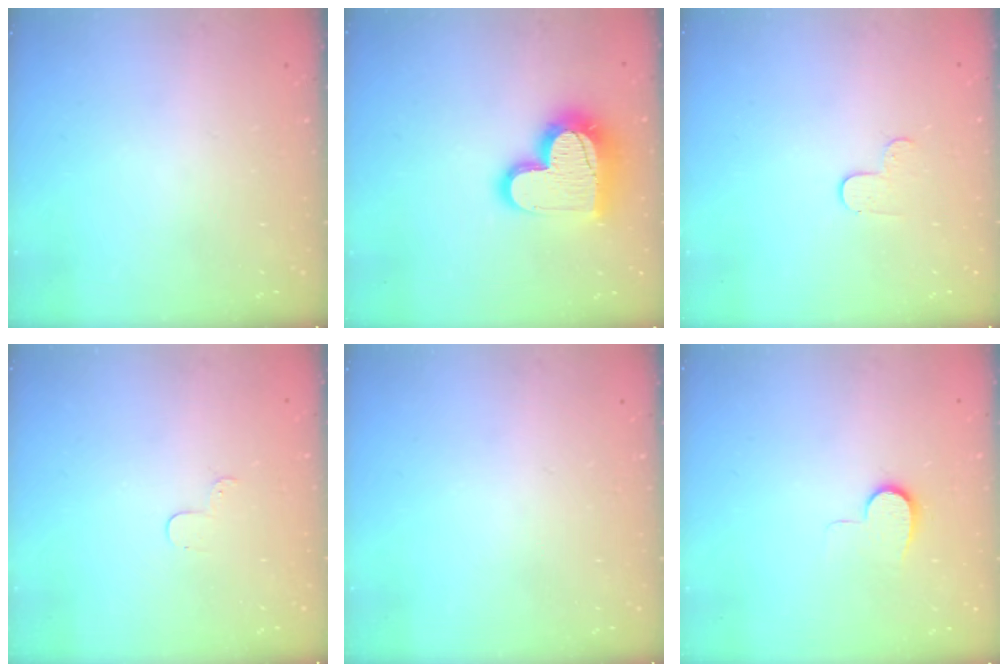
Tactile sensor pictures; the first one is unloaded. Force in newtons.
{"total": 17.9, "press": 17.8, "slide": 1.3}
{"total": 4.9, "press": 4.8, "slide": 0.6}
{"total": 2.9, "press": 2.9, "slide": 0.3}
{"total": 0.0}
{"total": 8.0, "press": 7.9, "slide": 0.7}